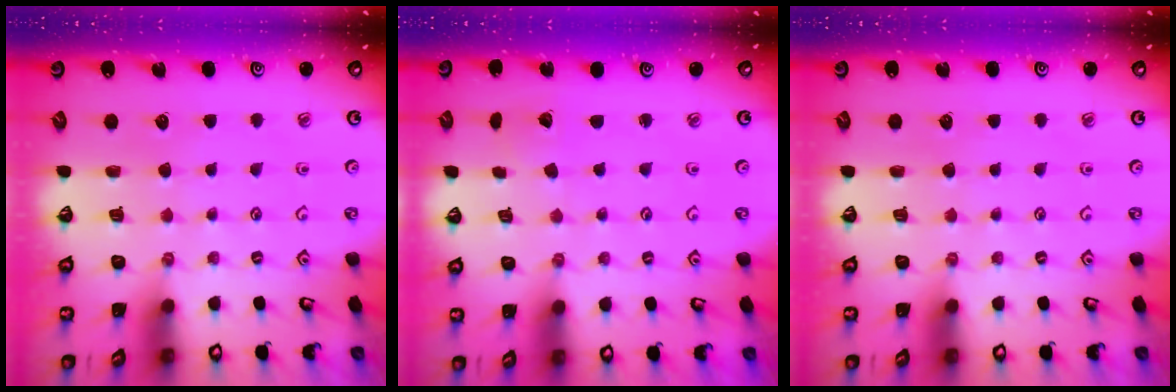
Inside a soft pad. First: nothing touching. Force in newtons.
{"total": 1.9, "press": 1.9, "slide": 0.0}
{"total": 0.0}